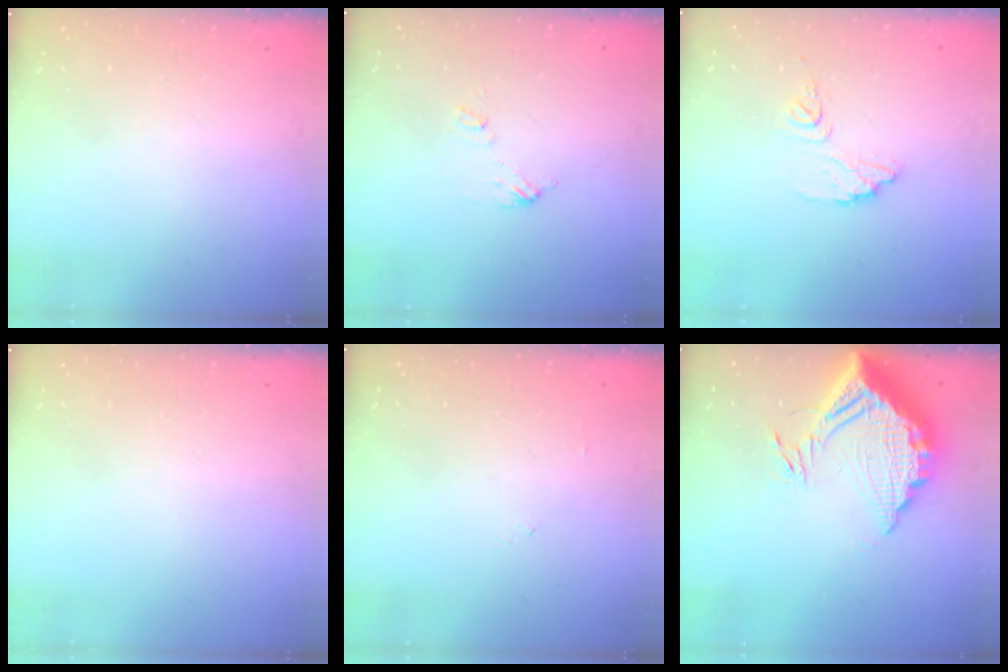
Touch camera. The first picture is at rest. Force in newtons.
{"total": 5.7, "press": 5.7, "slide": 0.5}
{"total": 8.9, "press": 8.9, "slide": 0.6}
{"total": 0.0}
{"total": 7.1, "press": 7.1, "slide": 0.5}
{"total": 18.3, "press": 18.2, "slide": 1.8}